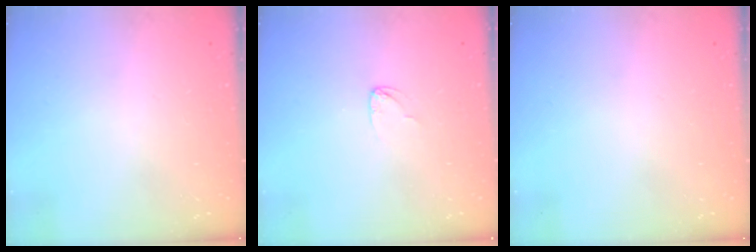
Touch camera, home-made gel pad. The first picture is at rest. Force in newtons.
{"total": 2.9, "press": 2.9, "slide": 0.2}
{"total": 0.0}